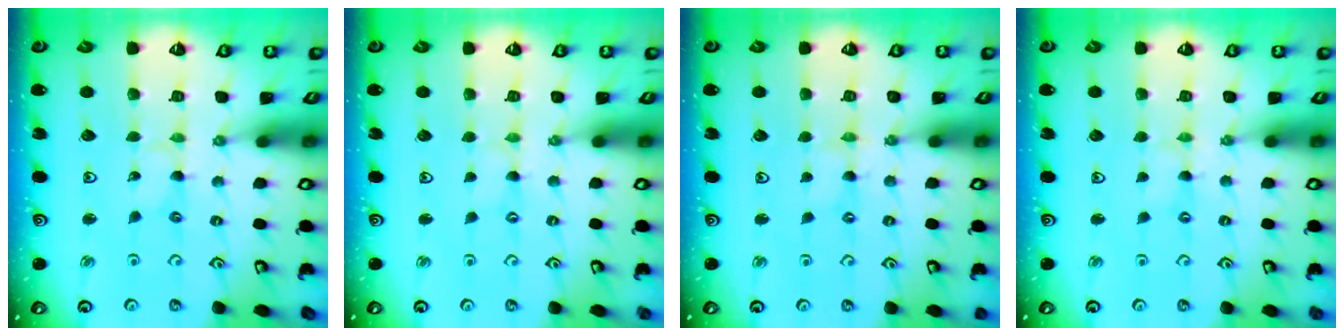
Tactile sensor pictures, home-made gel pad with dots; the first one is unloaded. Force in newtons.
{"total": 0.0}
{"total": 0.6, "press": 0.6, "slide": 0.2}
{"total": 0.0}